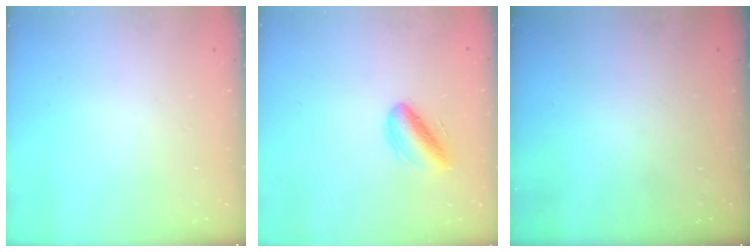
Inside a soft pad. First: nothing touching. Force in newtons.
{"total": 8.3, "press": 8.0, "slide": 2.1}
{"total": 0.0}